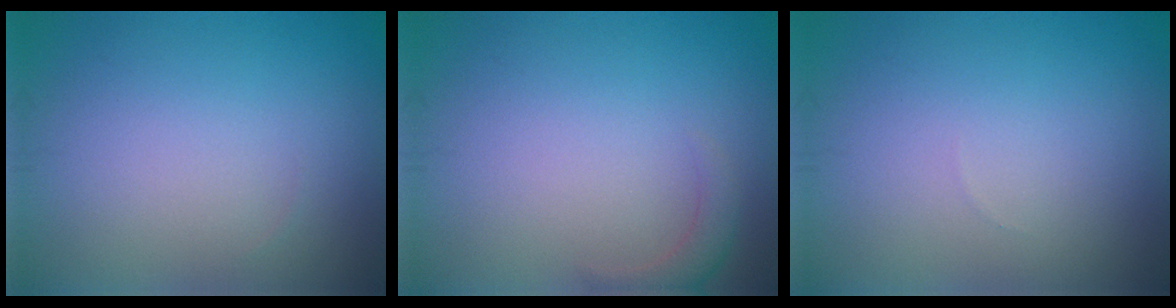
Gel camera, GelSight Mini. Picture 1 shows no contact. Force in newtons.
{"total": 1.6, "press": 1.6, "slide": 0.3}
{"total": 0.0}